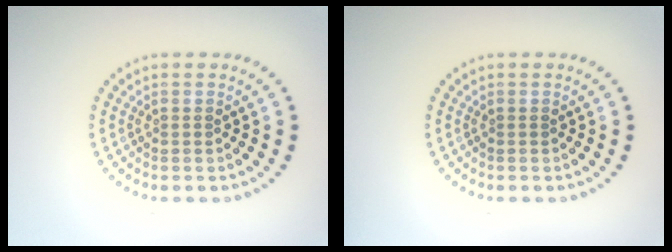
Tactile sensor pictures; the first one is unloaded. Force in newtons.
{"total": 0.0}